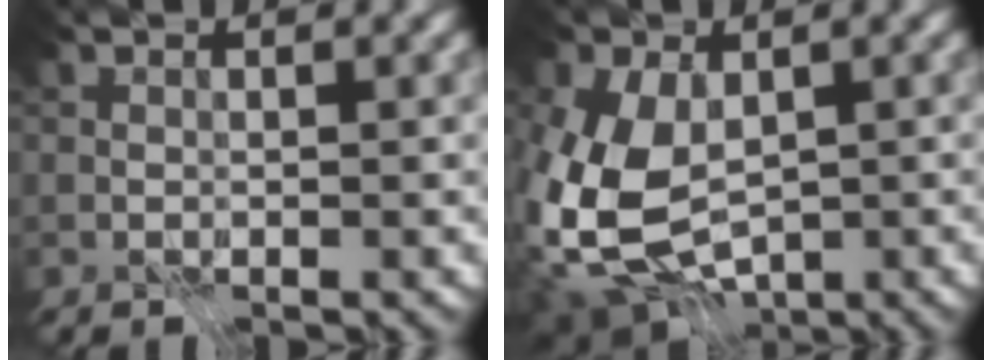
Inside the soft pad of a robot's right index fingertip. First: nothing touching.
{"total": 10.6, "force": [-0.6, 7.2, 7.7], "torque": [-0.181, -0.032, 0.000]}